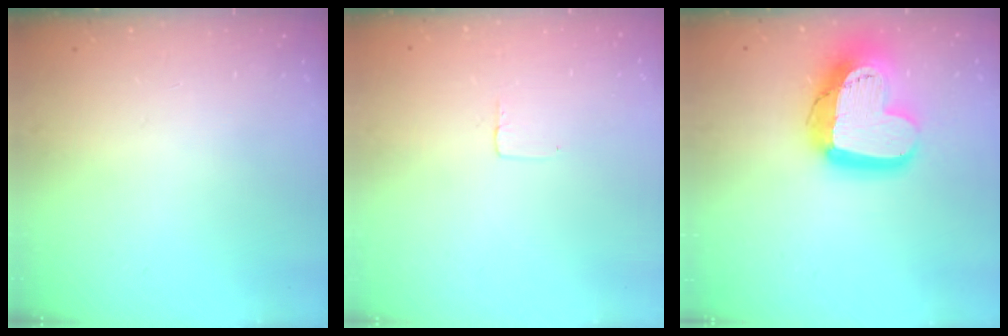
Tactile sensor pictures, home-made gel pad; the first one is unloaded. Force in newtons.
{"total": 2.5, "press": 2.5, "slide": 0.1}
{"total": 21.6, "press": 21.5, "slide": 1.9}